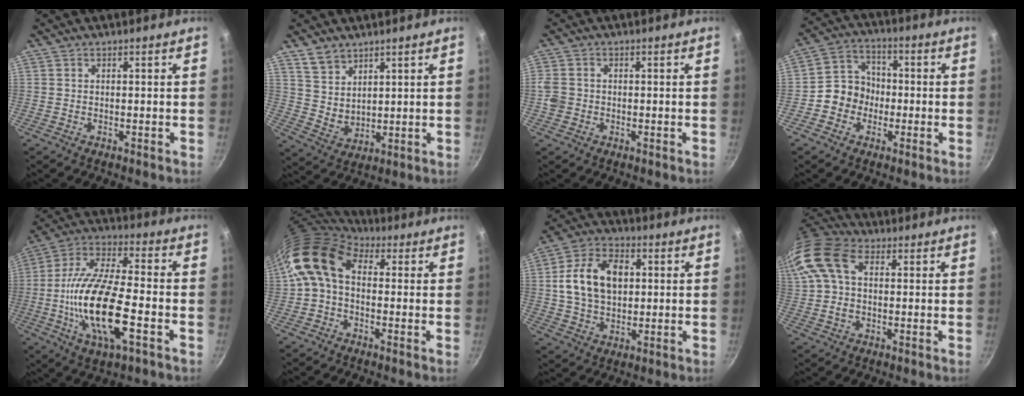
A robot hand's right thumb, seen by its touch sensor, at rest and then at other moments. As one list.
[{"total": 6.9, "force": [4.6, 4.5, 2.4], "torque": [-0.022, -0.015, 0.100]}, {"total": 3.4, "force": [-0.7, 2.9, 1.6], "torque": [-0.026, 0.007, -0.014]}, {"total": 8.3, "force": [-2.0, 7.4, 3.1], "torque": [-0.010, 0.033, -0.052]}, {"total": 19.7, "force": [-5.1, 7.0, 17.7], "torque": [-0.341, 0.022, -0.106]}, {"total": 10.7, "force": [1.1, 7.4, 7.7], "torque": [-0.133, 0.021, -0.001]}, {"total": 14.2, "force": [2.1, 9.9, 9.9], "torque": [-0.157, 0.013, 0.029]}, {"total": 16.1, "force": [3.6, 10.8, 11.5], "torque": [-0.238, 0.030, 0.052]}]